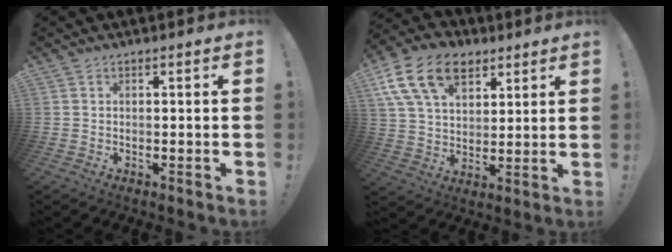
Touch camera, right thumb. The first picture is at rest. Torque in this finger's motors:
{"motor_torque": [0.17, 1.67, 0.55, -0.15, 0.47]}